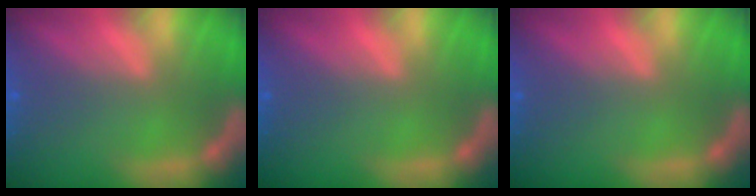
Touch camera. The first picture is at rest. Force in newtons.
{"total": 0.0}
{"total": 0.0}